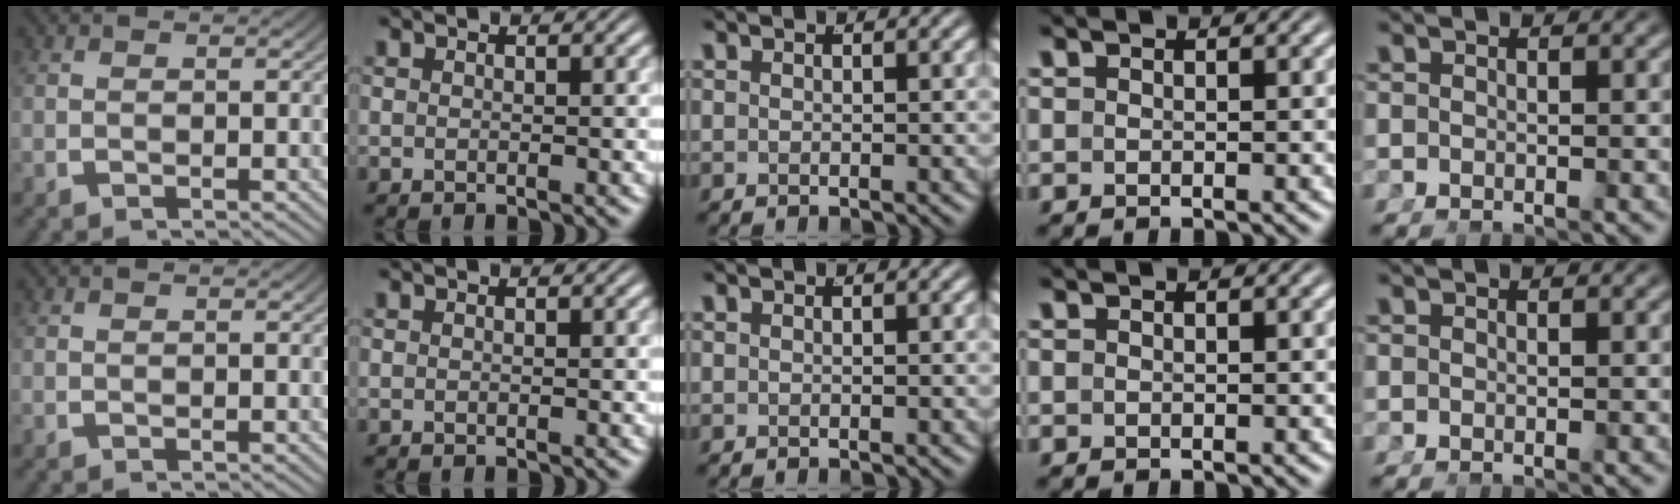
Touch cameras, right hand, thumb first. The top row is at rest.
{}